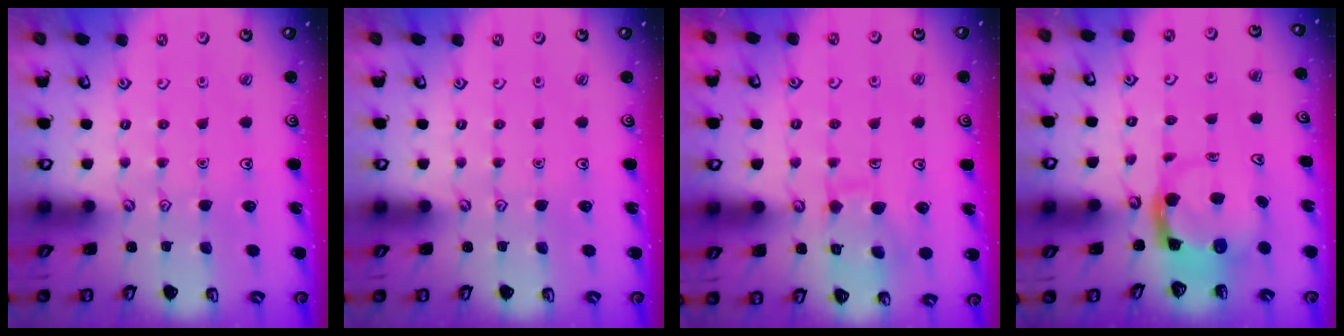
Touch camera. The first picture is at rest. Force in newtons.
{"total": 0.0}
{"total": 9.6, "press": 9.6, "slide": 0.1}
{"total": 3.6, "press": 3.6, "slide": 0.5}